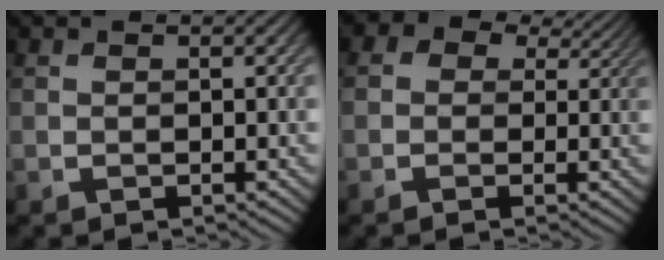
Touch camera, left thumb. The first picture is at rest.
{"total": 7.3, "force": [2.9, 5.5, 3.9], "torque": [-0.061, 0.017, 0.014]}